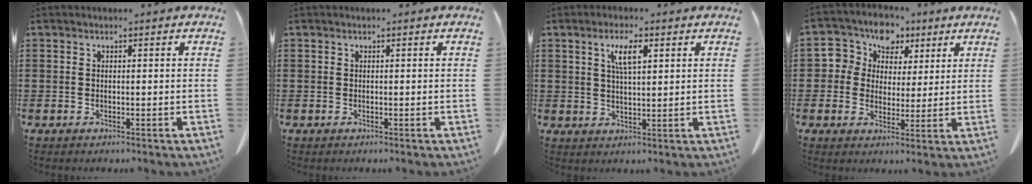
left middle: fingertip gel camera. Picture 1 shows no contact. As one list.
[{"total": 0.0}, {"total": 4.9, "force": [2.2, 1.4, 4.2], "torque": [-0.081, 0.005, 0.033]}, {"total": 6.0, "force": [3.0, 5.1, 0.4], "torque": [-0.048, -0.009, 0.050]}]